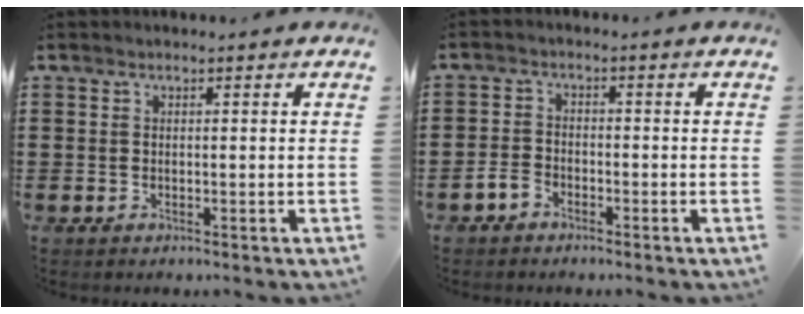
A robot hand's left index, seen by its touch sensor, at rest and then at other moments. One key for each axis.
{"total": 2.5, "fx": -2.0, "fy": 1.3, "fz": 0.7, "tx": -0.032, "ty": 0.003, "tz": -0.045}